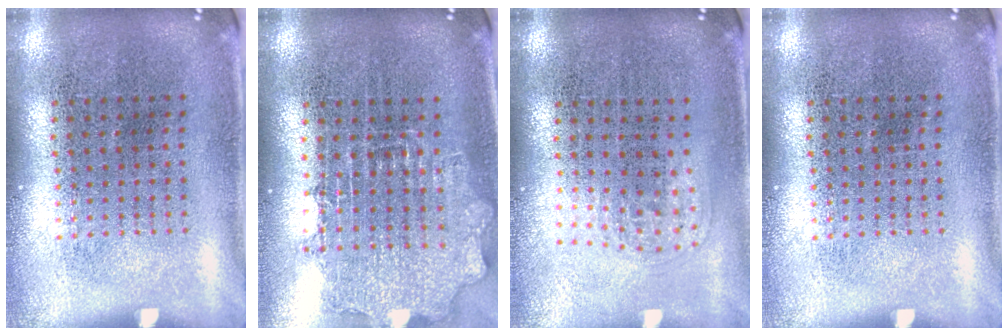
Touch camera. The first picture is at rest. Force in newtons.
{"total": 1.6, "press": 1.3, "slide": 0.8}
{"total": 1.0, "press": 0.6, "slide": 0.8}
{"total": 0.0}